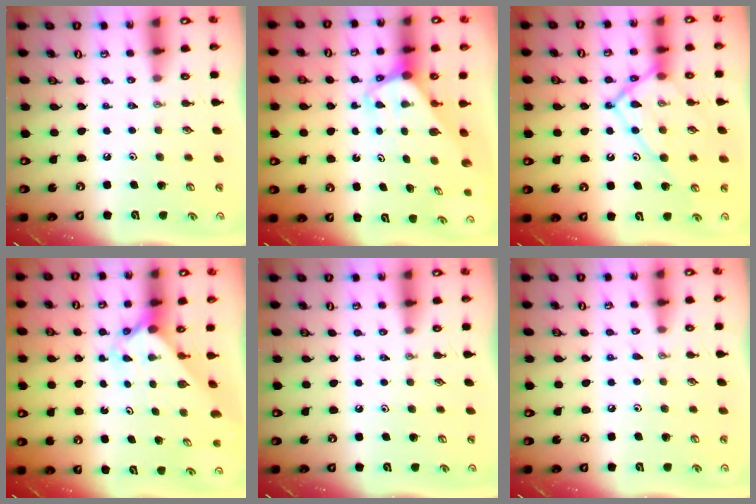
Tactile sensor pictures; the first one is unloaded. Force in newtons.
{"total": 2.5, "press": 2.5, "slide": 0.1}
{"total": 15.2, "press": 15.1, "slide": 1.4}
{"total": 2.5, "press": 2.5, "slide": 0.2}
{"total": 0.0}
{"total": 3.0, "press": 3.0, "slide": 0.3}